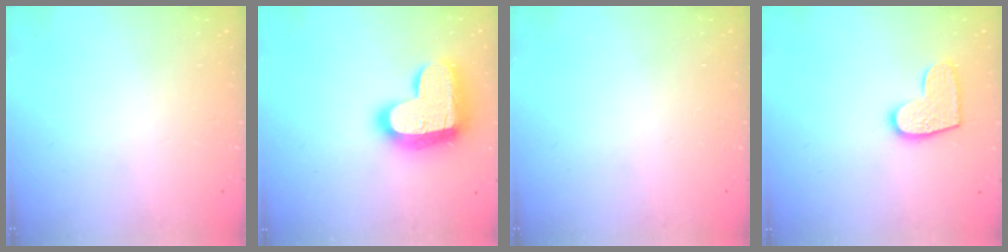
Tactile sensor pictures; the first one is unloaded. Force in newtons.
{"total": 23.7, "press": 23.7, "slide": 1.6}
{"total": 0.0}
{"total": 10.5, "press": 10.5, "slide": 0.6}